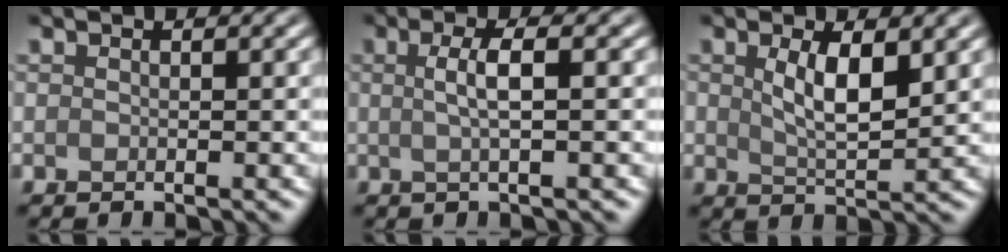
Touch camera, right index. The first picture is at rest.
{"total": 2.8, "force": [0.2, 0.6, 2.7], "torque": [-0.047, 0.006, 0.000]}
{"total": 3.8, "force": [1.2, 1.5, 3.3], "torque": [-0.066, -0.004, 0.026]}